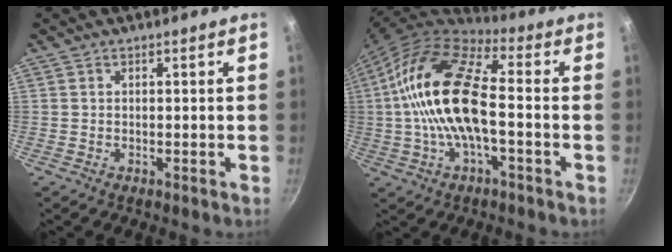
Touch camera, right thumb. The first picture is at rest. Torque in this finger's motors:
{"motor_torque": [-0.30, 1.87, 2.33, -0.43, 0.70]}